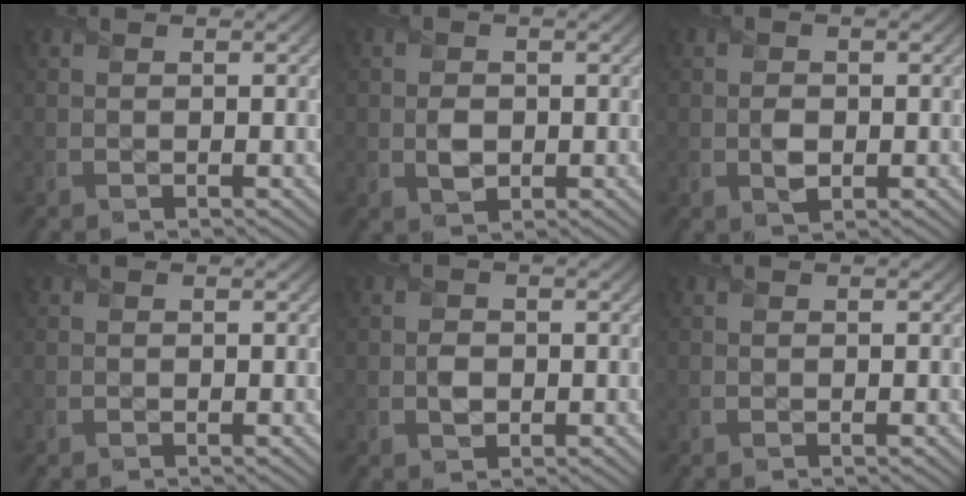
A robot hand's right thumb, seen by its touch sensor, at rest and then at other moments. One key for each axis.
{"total": 2.8, "fx": -0.3, "fy": 2.4, "fz": 1.6, "tx": -0.035, "ty": -0.009, "tz": -0.009}
{"total": 2.3, "fx": -0.3, "fy": 1.8, "fz": 1.4, "tx": -0.028, "ty": -0.008, "tz": -0.007}
{"total": 0.0}
{"total": 2.0, "fx": -0.3, "fy": 1.7, "fz": 1.1, "tx": -0.023, "ty": -0.005, "tz": -0.009}
{"total": 0.0}